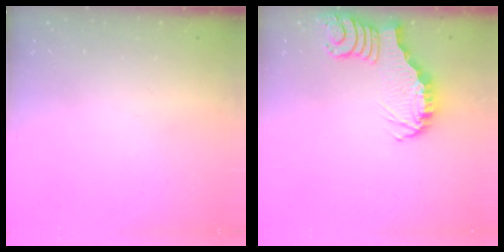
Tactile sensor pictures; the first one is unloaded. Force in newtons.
{"total": 3.3, "press": 3.3, "slide": 0.3}